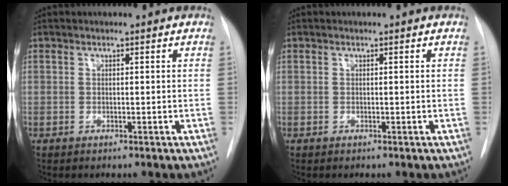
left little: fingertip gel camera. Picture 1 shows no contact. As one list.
[{"total": 0.0}]